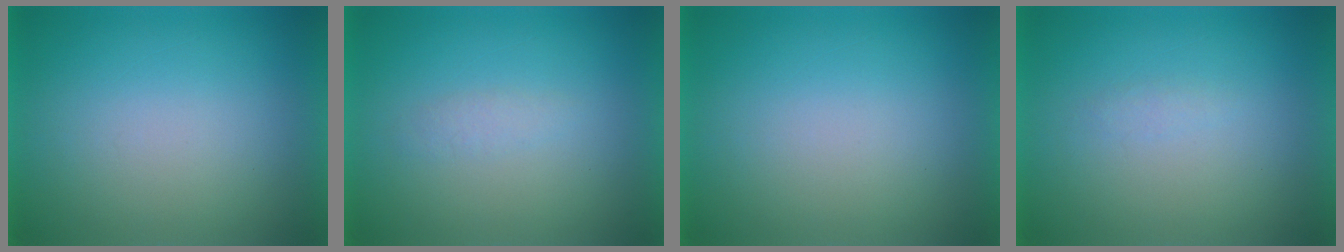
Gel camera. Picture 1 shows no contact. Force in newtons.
{"total": 1.3}
{"total": 3.0}
{"total": 1.0}